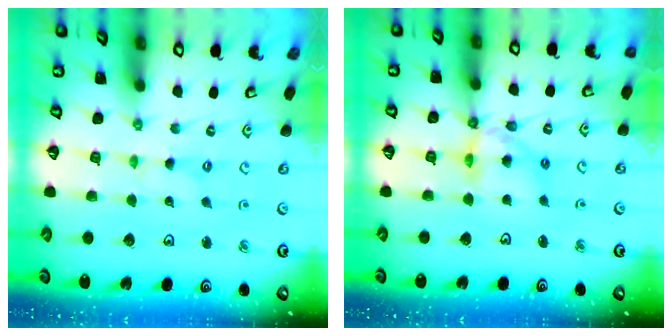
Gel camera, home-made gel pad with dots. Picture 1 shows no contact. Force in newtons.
{"total": 11.9, "press": 11.8, "slide": 0.9}